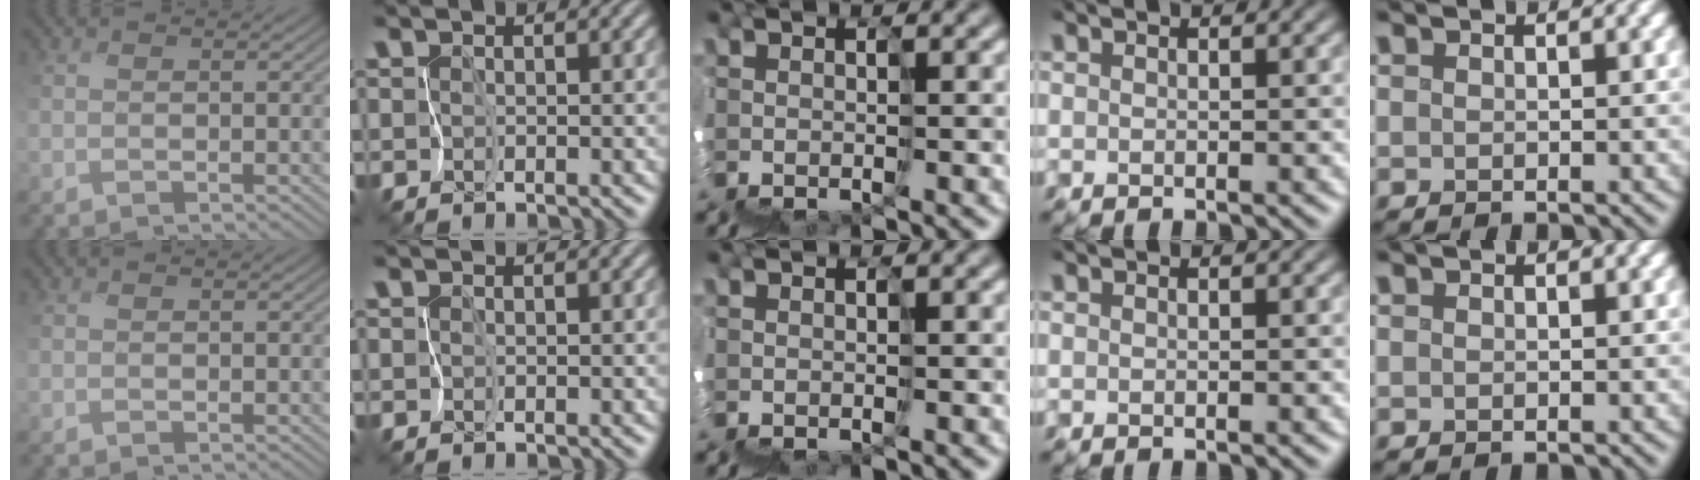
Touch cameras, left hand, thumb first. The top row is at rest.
{}